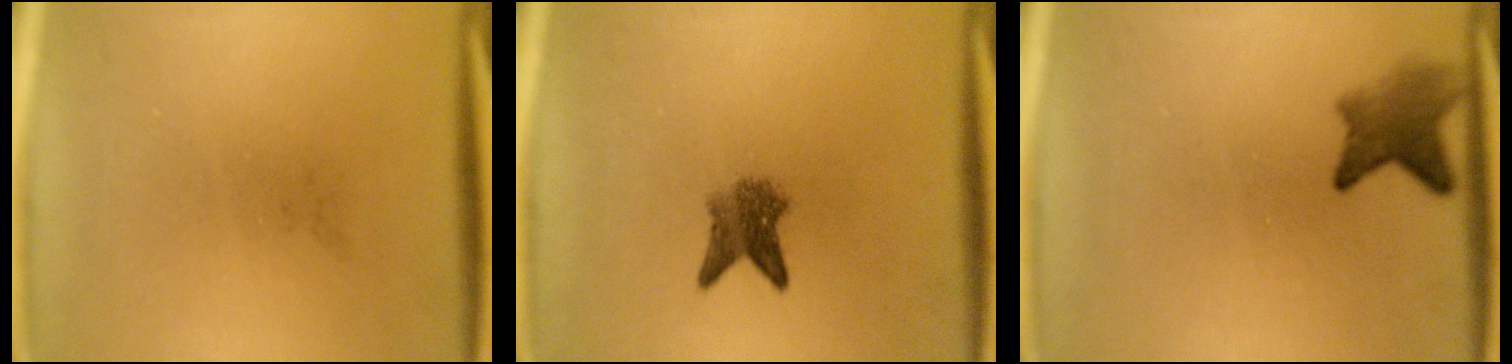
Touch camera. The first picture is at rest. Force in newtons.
{"total": 3.6}
{"total": 4.1}